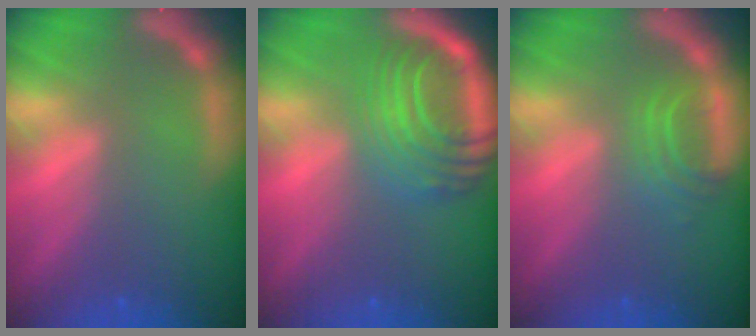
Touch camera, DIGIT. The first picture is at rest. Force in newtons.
{"total": 10.1}
{"total": 2.9}